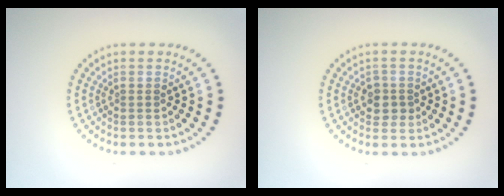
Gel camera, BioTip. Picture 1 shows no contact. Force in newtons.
{"total": 1.8, "press": 1.7, "slide": 0.6}